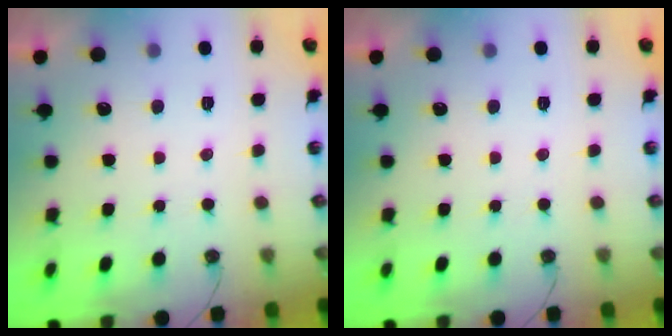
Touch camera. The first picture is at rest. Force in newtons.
{"total": 0.0}